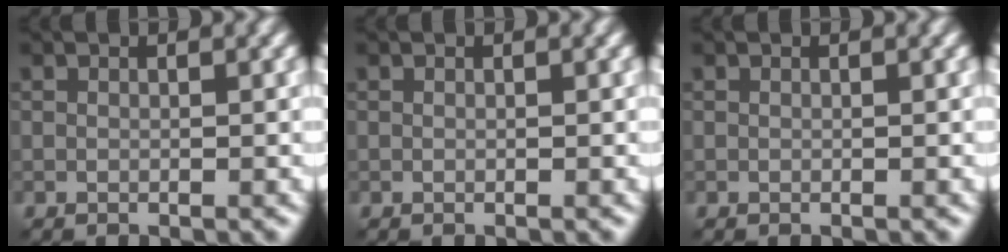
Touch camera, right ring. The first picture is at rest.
{"total": 0.0}
{"total": 0.0}